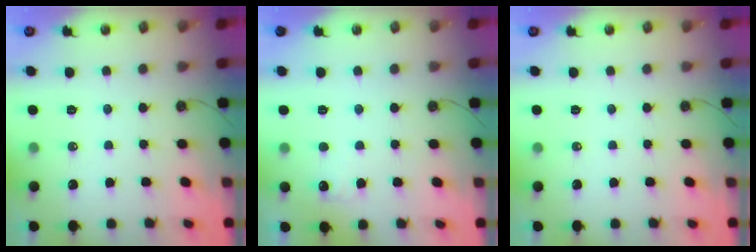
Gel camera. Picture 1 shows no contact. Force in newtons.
{"total": 3.9, "press": 3.8, "slide": 1.1}
{"total": 0.0}